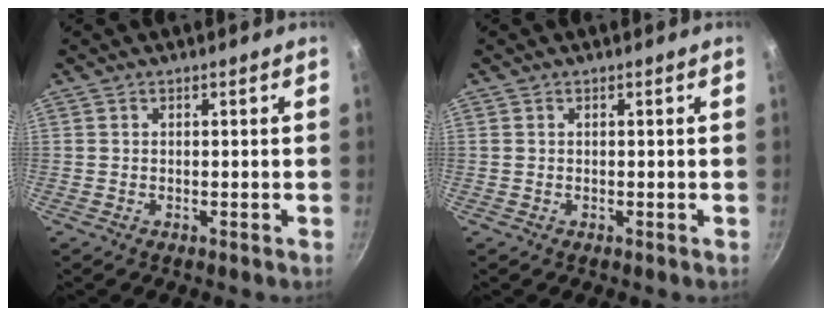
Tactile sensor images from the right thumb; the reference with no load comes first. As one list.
[{"total": 0.0}]